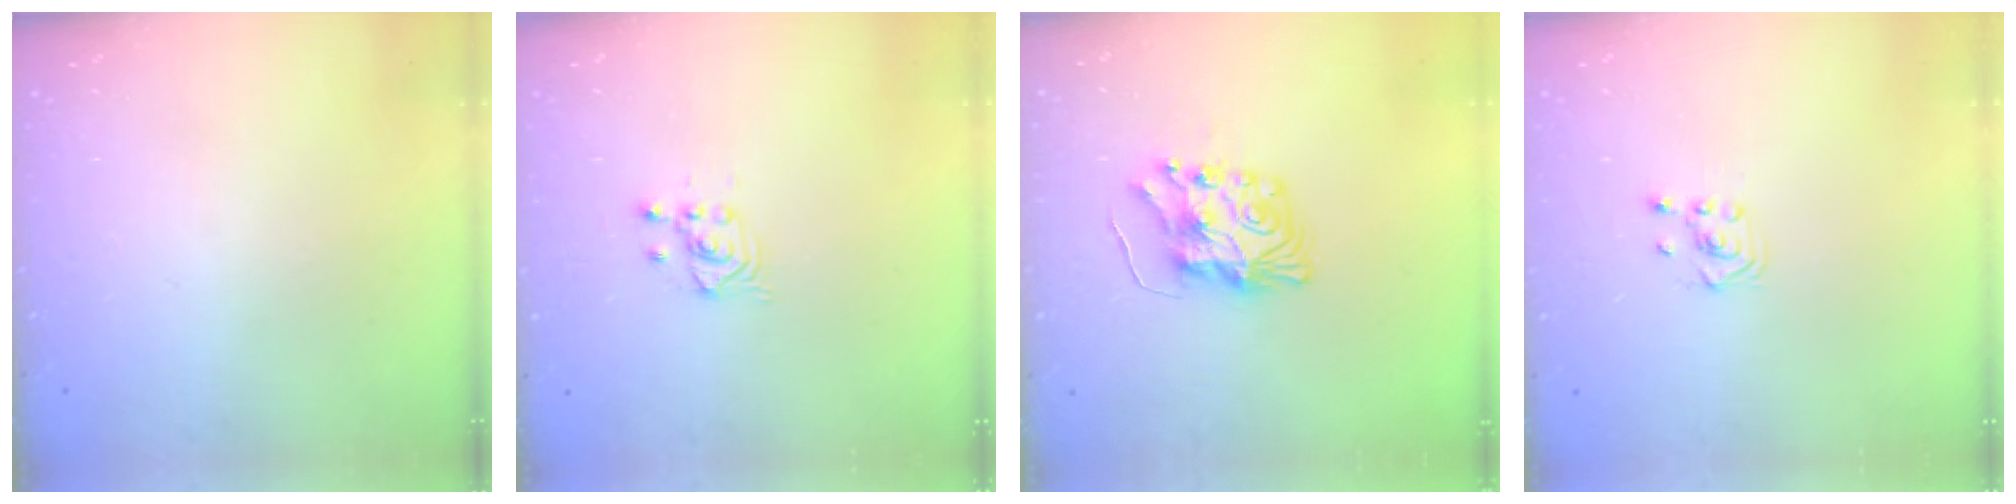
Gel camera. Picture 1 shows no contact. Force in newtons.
{"total": 2.6, "press": 2.6, "slide": 0.1}
{"total": 8.5, "press": 8.5, "slide": 0.4}
{"total": 2.3, "press": 2.2, "slide": 0.8}